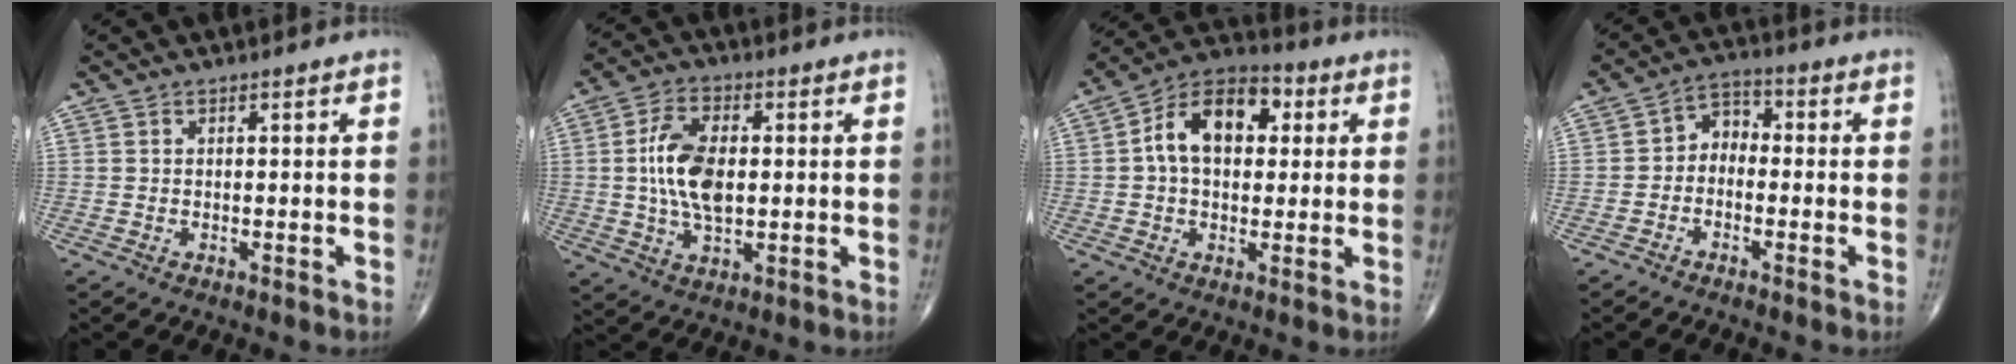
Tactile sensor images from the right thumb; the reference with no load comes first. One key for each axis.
{"total": 11.2, "fx": 0.6, "fy": 6.1, "fz": 9.4, "tx": -0.177, "ty": 0.003, "tz": 0.013}
{"total": 13.5, "fx": 2.6, "fy": 8.7, "fz": 10.0, "tx": -0.141, "ty": 0.025, "tz": 0.031}
{"total": 4.8, "fx": -1.1, "fy": 3.6, "fz": 3.0, "tx": -0.031, "ty": 0.028, "tz": -0.037}